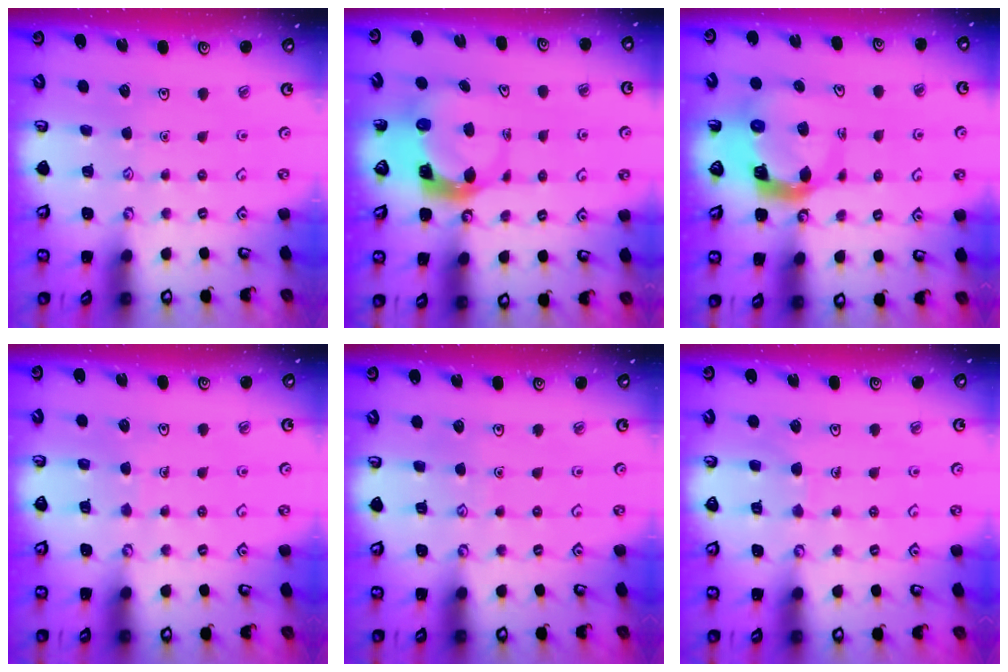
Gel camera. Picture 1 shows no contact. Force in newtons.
{"total": 6.1, "press": 6.0, "slide": 0.9}
{"total": 6.7, "press": 6.6, "slide": 1.0}
{"total": 5.7, "press": 5.7, "slide": 0.4}
{"total": 3.7, "press": 3.7, "slide": 0.3}
{"total": 4.9, "press": 4.9, "slide": 0.4}